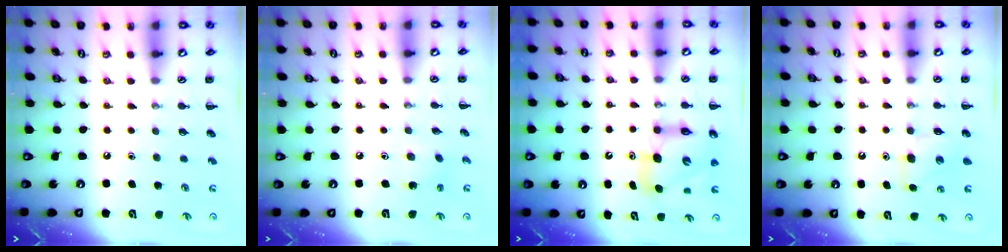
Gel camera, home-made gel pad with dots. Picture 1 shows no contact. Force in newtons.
{"total": 2.3, "press": 2.1, "slide": 0.8}
{"total": 7.4, "press": 7.1, "slide": 2.2}
{"total": 5.4, "press": 5.2, "slide": 1.5}